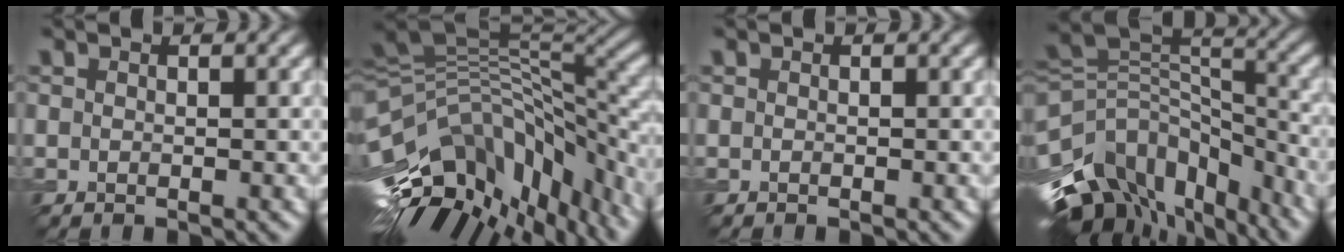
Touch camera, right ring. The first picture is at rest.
{"total": 15.1, "force": [-4.7, 7.5, 12.2], "torque": [-0.234, 0.021, -0.079]}
{"total": 0.0}
{"total": 13.5, "force": [-7.5, 8.3, 7.5], "torque": [-0.180, 0.011, -0.112]}